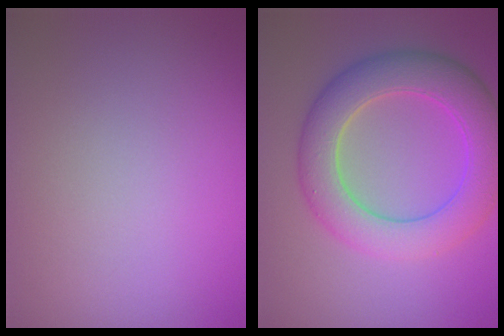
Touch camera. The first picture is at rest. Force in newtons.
{"total": 7.3, "press": 7.3, "slide": 0.4}